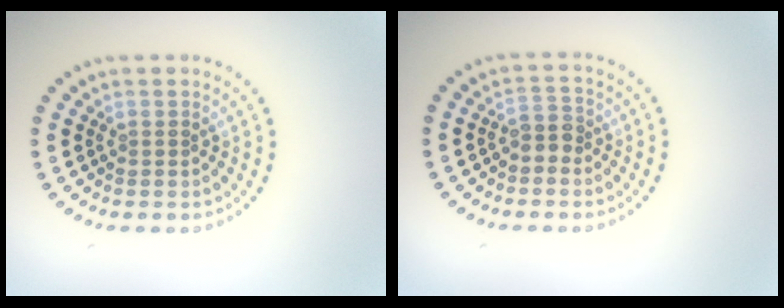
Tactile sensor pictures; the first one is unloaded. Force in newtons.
{"total": 1.7, "press": 1.5, "slide": 0.9}